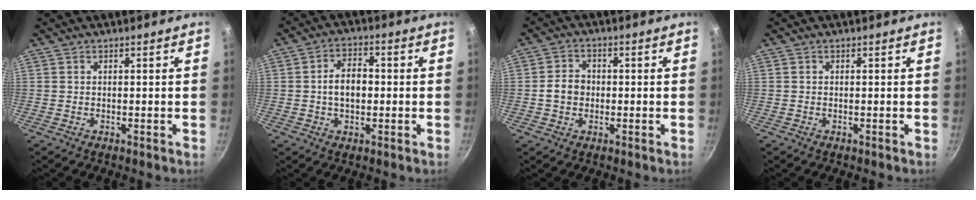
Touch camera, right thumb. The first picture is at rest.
{"total": 6.7, "force": [-0.3, 4.3, 5.0], "torque": [-0.065, 0.019, -0.008]}
{"total": 4.8, "force": [-0.5, 4.0, 2.6], "torque": [-0.028, 0.017, -0.015]}
{"total": 0.0}